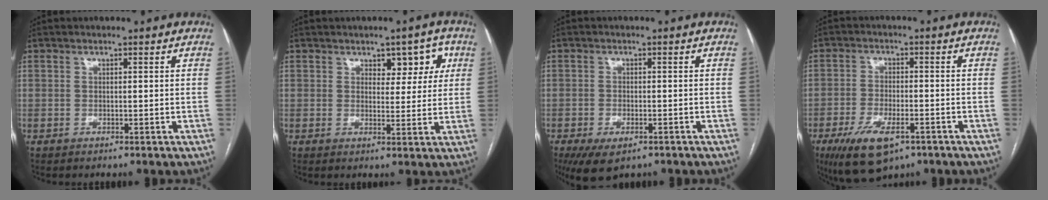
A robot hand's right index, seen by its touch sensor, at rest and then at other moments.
{"total": 5.2, "force": [2.3, 3.1, 3.4], "torque": [-0.028, 0.012, 0.030]}
{"total": 6.3, "force": [-4.1, 2.8, 3.8], "torque": [-0.066, -0.010, -0.064]}
{"total": 10.2, "force": [-5.9, 4.0, 7.3], "torque": [-0.136, -0.018, -0.095]}